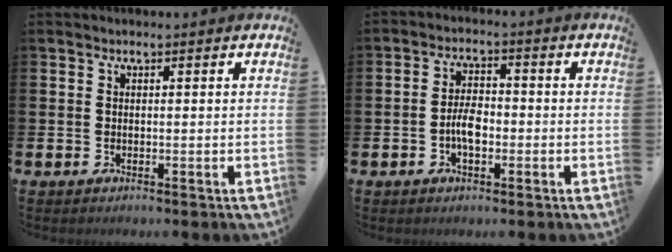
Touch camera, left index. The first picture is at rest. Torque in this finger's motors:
{"motor_torque": [0.28, 0.16, 0.10, 0.09]}